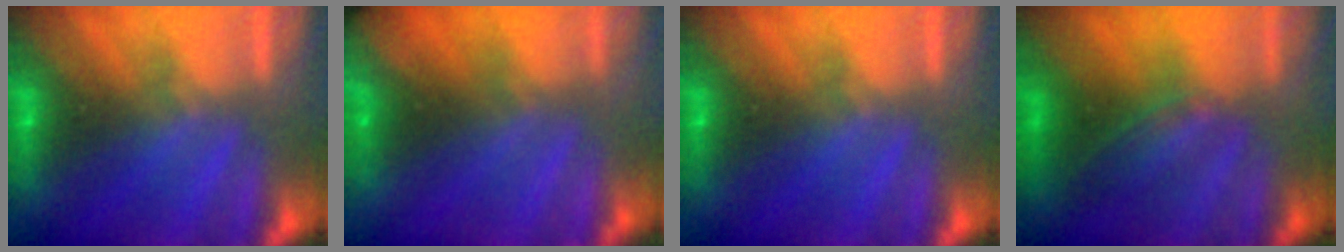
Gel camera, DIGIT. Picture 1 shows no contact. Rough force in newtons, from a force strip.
{"total": 7.0}
{"total": 0.0}
{"total": 3.3}